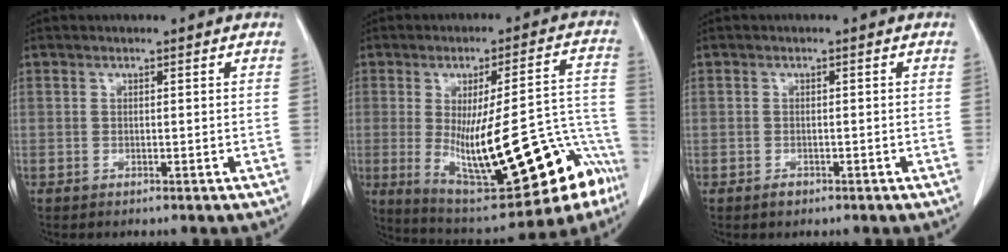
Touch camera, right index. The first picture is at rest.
{"total": 25.6, "force": [-9.9, 6.5, 22.7], "torque": [-0.268, 0.007, -0.122]}
{"total": 1.2, "force": [-0.8, 0.7, 0.5], "torque": [-0.007, 0.001, -0.010]}